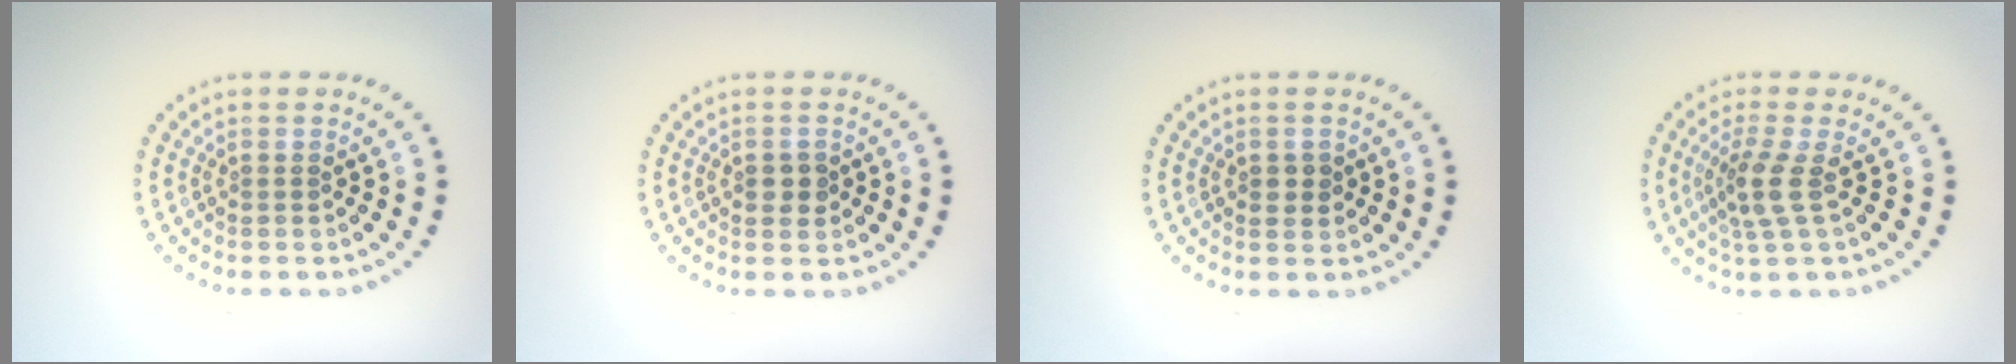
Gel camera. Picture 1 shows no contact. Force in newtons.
{"total": 1.5, "press": 1.5, "slide": 0.1}
{"total": 1.4, "press": 1.4, "slide": 0.0}
{"total": 2.7, "press": 2.1, "slide": 1.8}